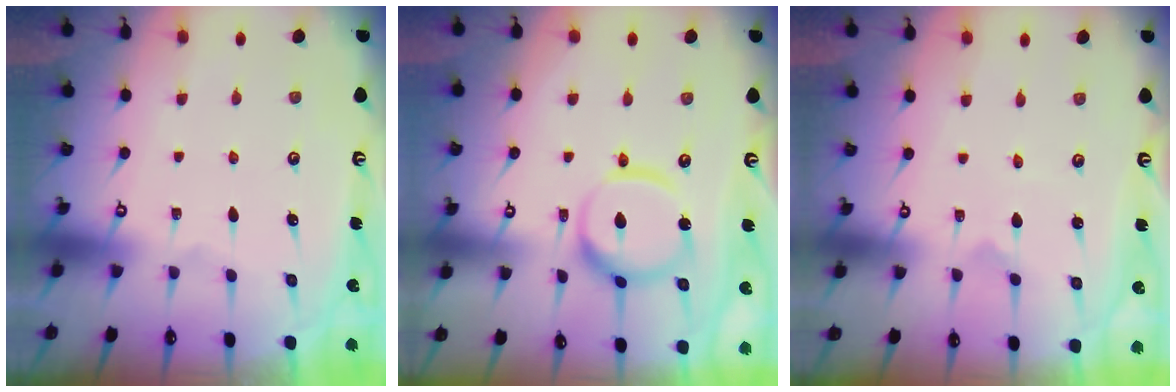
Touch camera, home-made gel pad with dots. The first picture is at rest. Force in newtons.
{"total": 13.3, "press": 13.3, "slide": 1.3}
{"total": 0.0}